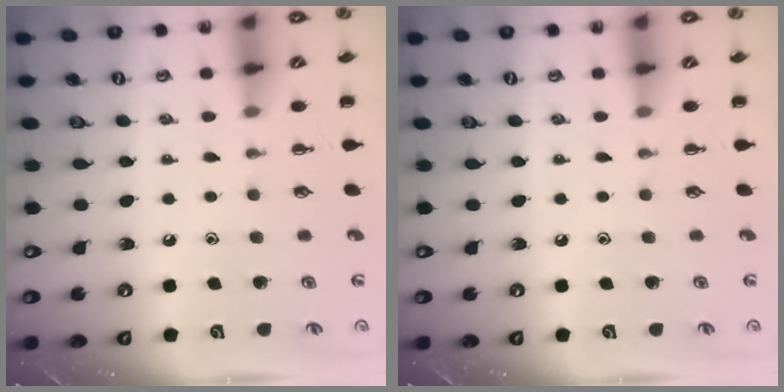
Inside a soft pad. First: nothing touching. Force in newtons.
{"total": 0.0}